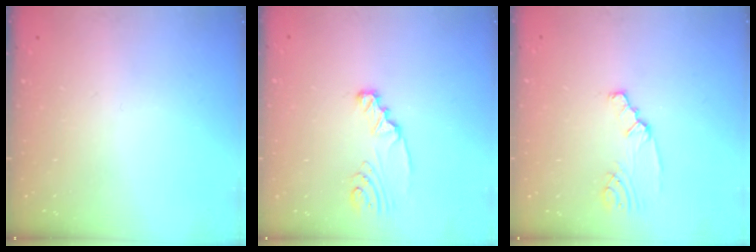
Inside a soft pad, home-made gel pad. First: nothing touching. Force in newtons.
{"total": 2.7, "press": 2.6, "slide": 0.3}
{"total": 2.0, "press": 2.0, "slide": 0.3}